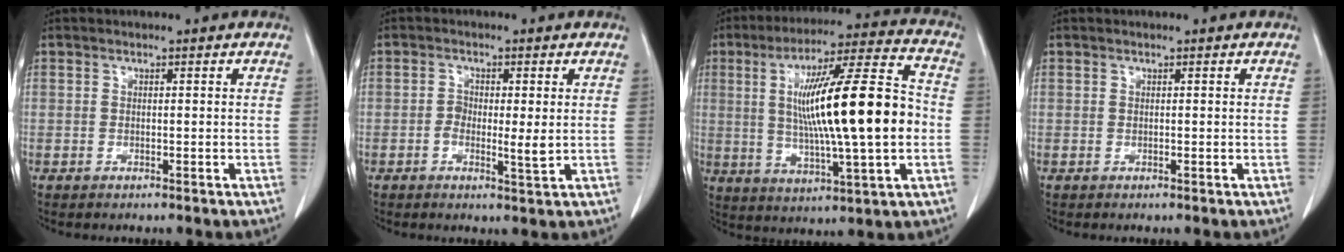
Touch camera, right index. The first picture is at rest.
{"total": 3.7, "force": [-0.4, 1.1, 3.5], "torque": [-0.060, -0.002, -0.008]}
{"total": 20.2, "force": [0.3, 1.5, 20.1], "torque": [-0.336, 0.014, 0.000]}
{"total": 0.0}